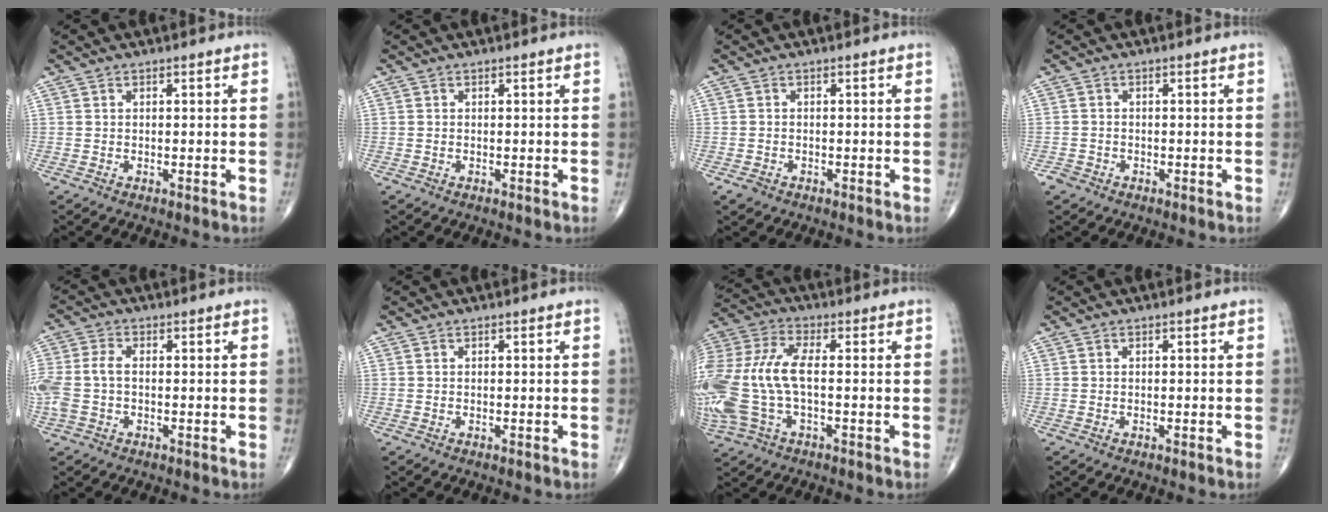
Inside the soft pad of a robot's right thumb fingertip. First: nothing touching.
{"total": 0.0}
{"total": 1.4, "force": [-0.9, 1.0, 0.5], "torque": [-0.008, 0.003, -0.015]}
{"total": 1.5, "force": [-1.0, 1.1, 0.1], "torque": [0.002, 0.005, -0.022]}
{"total": 7.3, "force": [-0.7, 4.5, 5.7], "torque": [-0.156, 0.015, -0.015]}
{"total": 0.0}
{"total": 17.5, "force": [-1.5, 8.1, 15.4], "torque": [-0.387, 0.015, -0.025]}
{"total": 0.0}